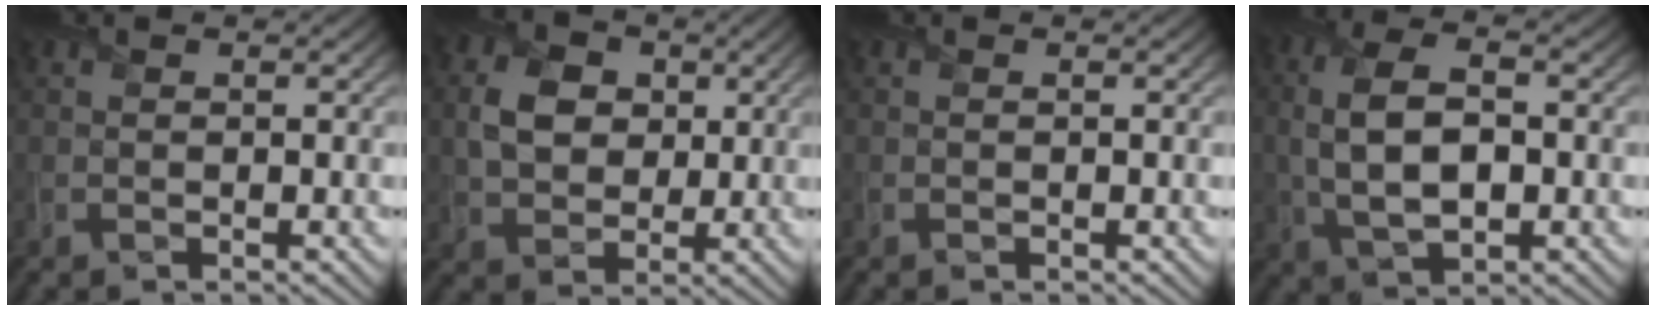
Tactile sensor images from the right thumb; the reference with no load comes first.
{"total": 6.5, "force": [1.2, 5.1, 3.8], "torque": [-0.094, 0.006, 0.015]}
{"total": 0.0}
{"total": 9.1, "force": [-0.2, 4.9, 7.7], "torque": [-0.172, 0.002, -0.005]}